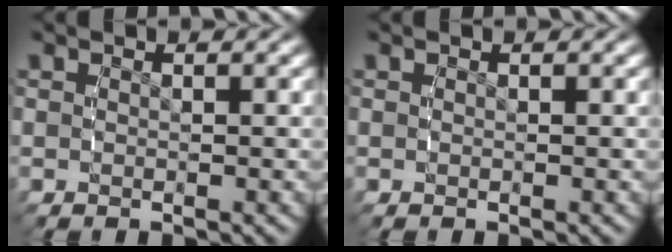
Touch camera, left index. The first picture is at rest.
{"total": 0.0}